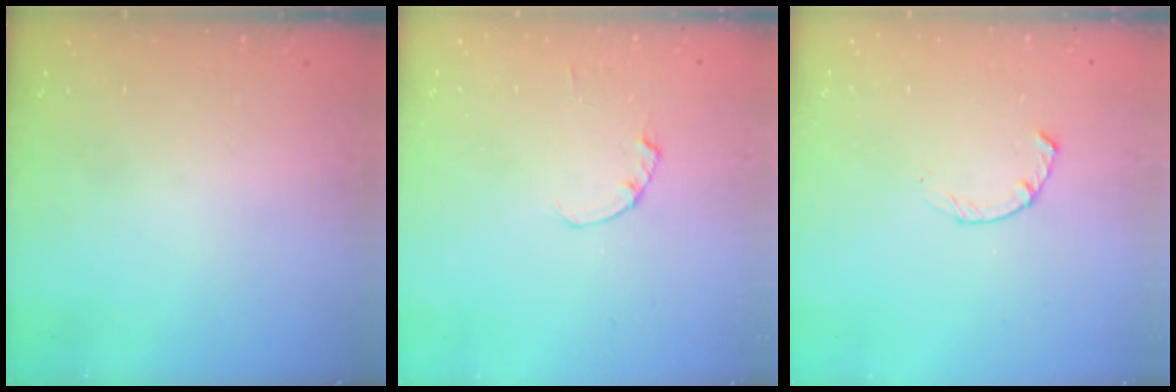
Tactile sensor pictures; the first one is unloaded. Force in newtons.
{"total": 0.0}
{"total": 2.3, "press": 2.2, "slide": 0.4}